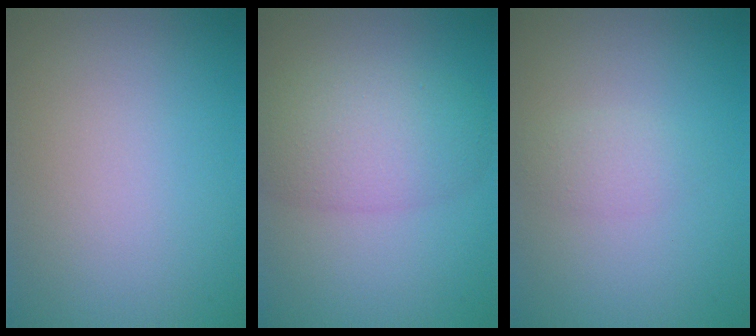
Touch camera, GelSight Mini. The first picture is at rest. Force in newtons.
{"total": 5.6, "press": 5.6, "slide": 0.2}
{"total": 1.4, "press": 1.4, "slide": 0.0}